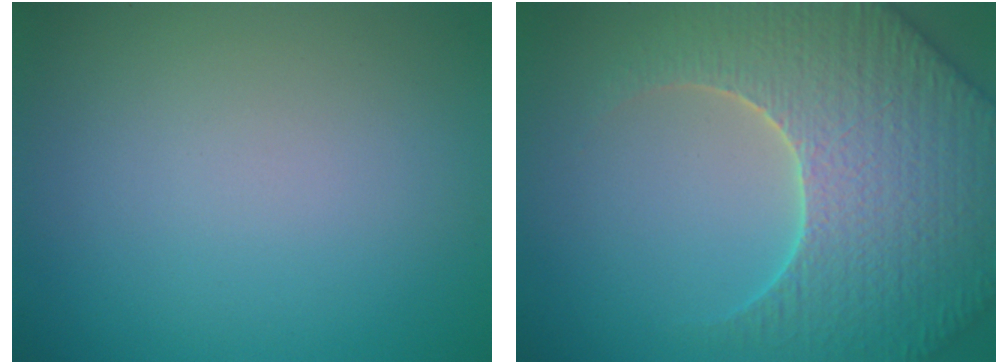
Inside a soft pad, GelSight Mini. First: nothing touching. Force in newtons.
{"total": 7.7, "press": 7.4, "slide": 2.2}